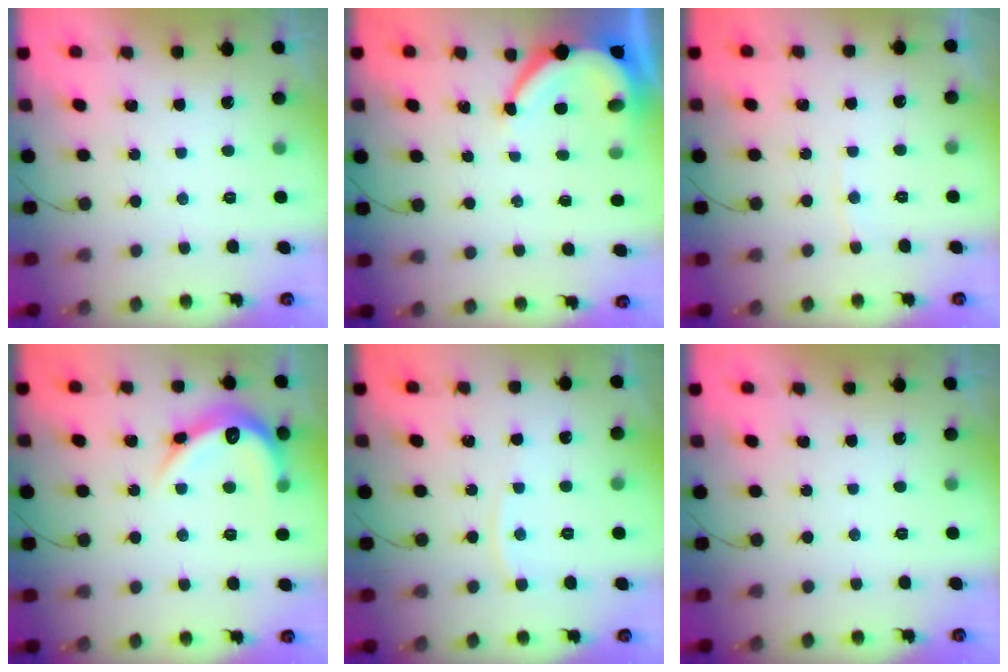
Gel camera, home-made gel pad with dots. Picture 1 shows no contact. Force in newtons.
{"total": 7.1, "press": 7.0, "slide": 0.8}
{"total": 2.9, "press": 2.9, "slide": 0.4}
{"total": 14.0, "press": 14.0, "slide": 0.6}
{"total": 3.6, "press": 3.6, "slide": 0.5}
{"total": 0.0}